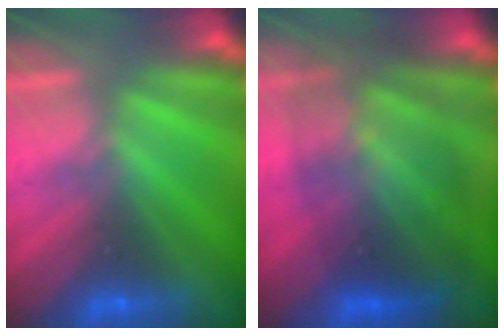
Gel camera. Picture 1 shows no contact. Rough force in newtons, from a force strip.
{"total": 9.4}